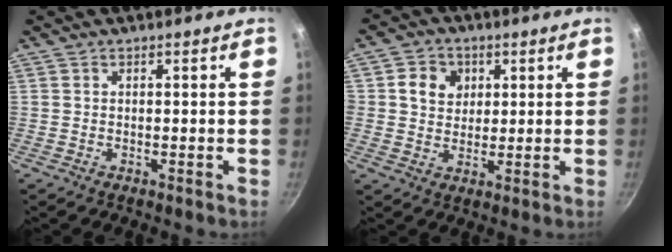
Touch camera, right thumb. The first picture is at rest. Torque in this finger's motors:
{"motor_torque": [0.39, 0.70, 0.41, -0.03, 0.10]}